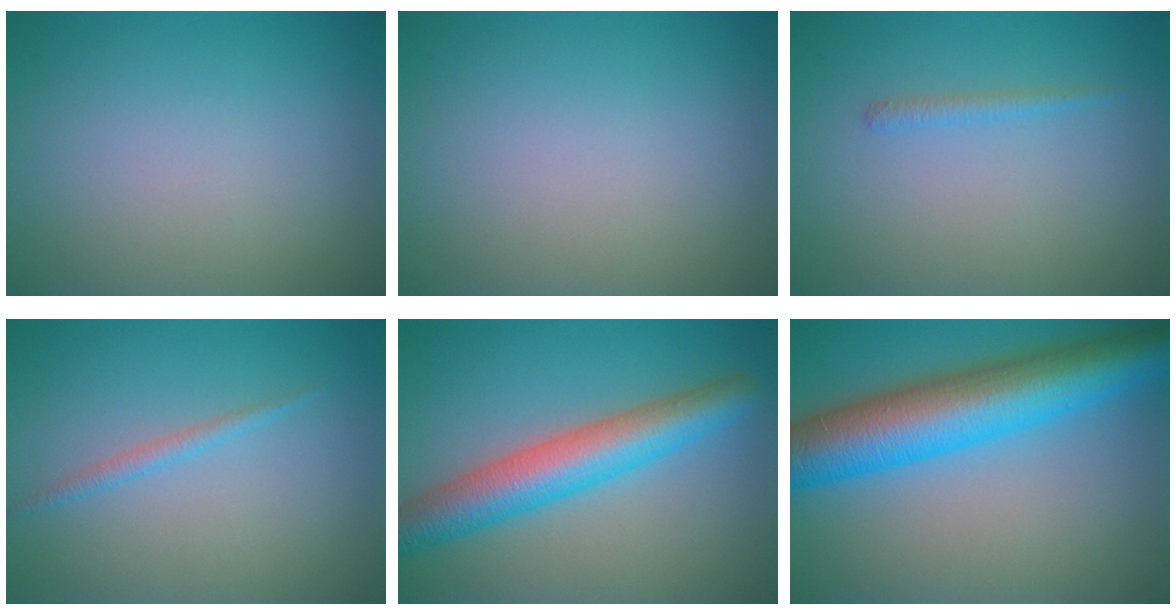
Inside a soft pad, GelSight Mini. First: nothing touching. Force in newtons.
{"total": 0.0}
{"total": 0.9, "press": 0.9, "slide": 0.1}
{"total": 1.1, "press": 1.1, "slide": 0.0}
{"total": 6.6, "press": 6.6, "slide": 0.3}
{"total": 11.0, "press": 11.0, "slide": 0.2}